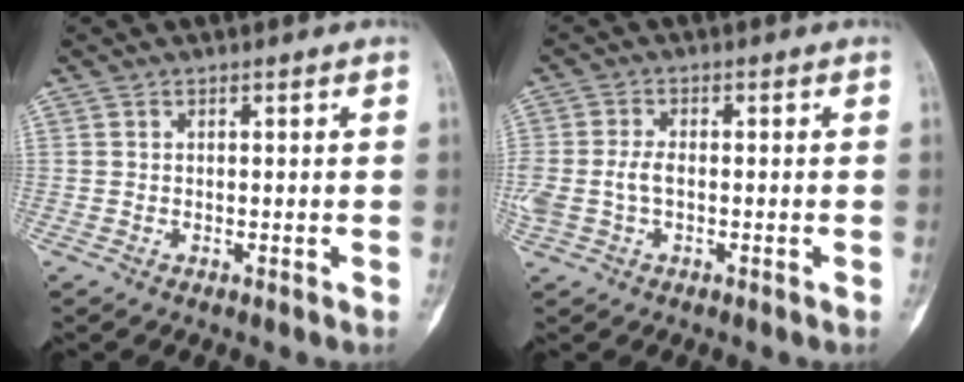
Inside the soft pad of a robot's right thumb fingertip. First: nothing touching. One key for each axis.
{"total": 5.4, "fx": -0.6, "fy": 3.3, "fz": 4.2, "tx": -0.109, "ty": 0.015, "tz": -0.010}